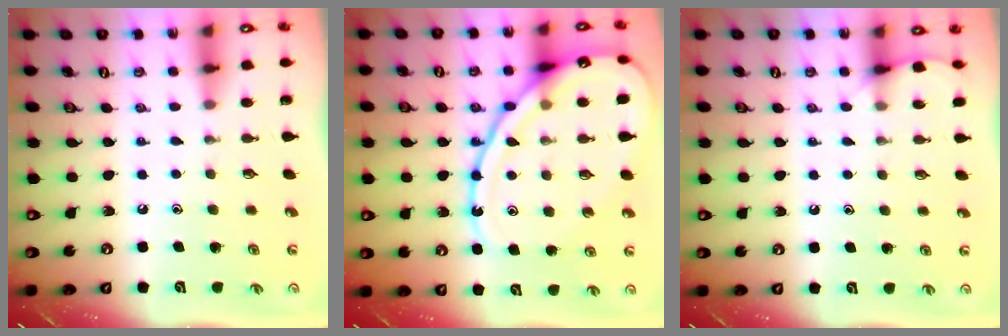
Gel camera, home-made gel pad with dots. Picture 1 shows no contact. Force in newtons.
{"total": 18.1, "press": 18.0, "slide": 1.6}
{"total": 6.0, "press": 5.9, "slide": 0.7}